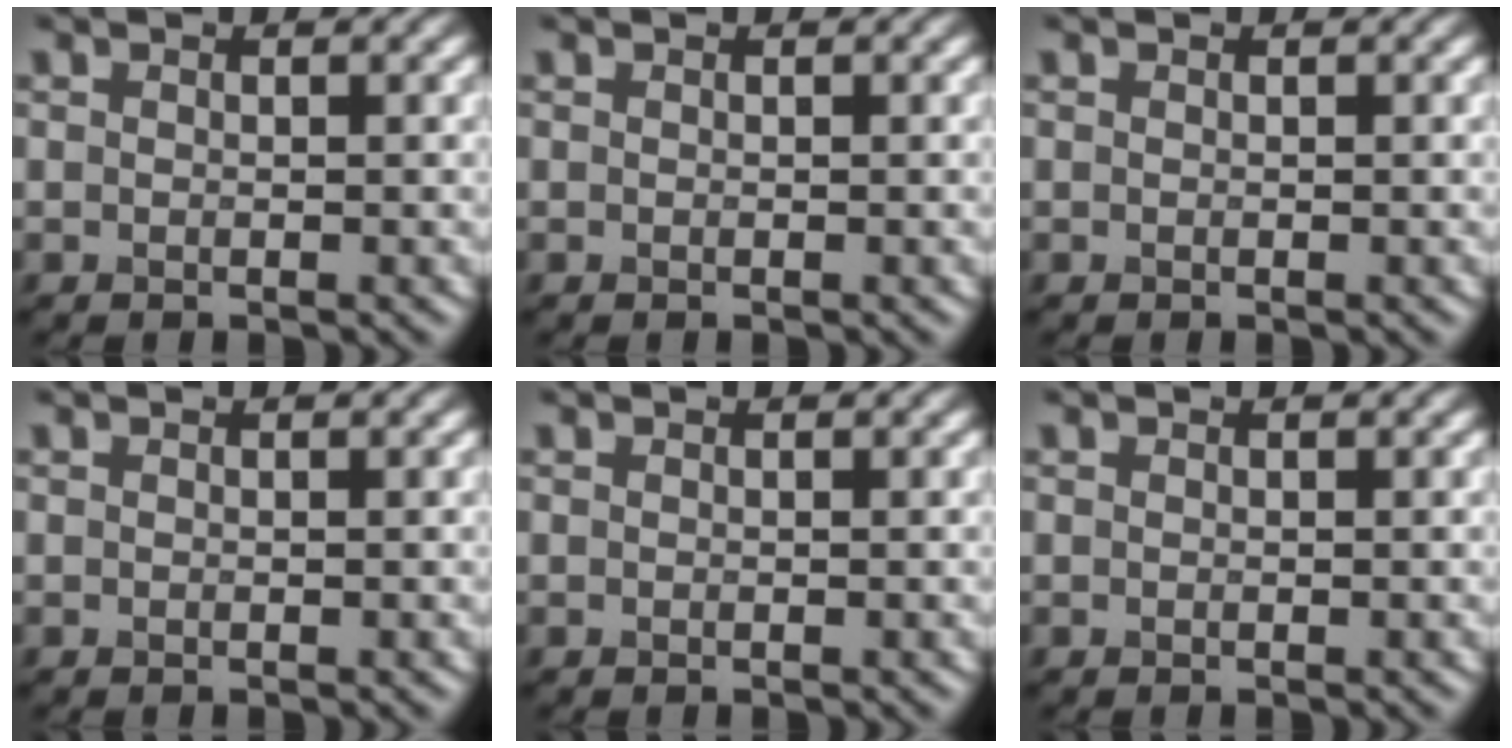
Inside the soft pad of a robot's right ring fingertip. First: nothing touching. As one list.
[{"total": 0.0}, {"total": 0.0}, {"total": 0.0}, {"total": 0.0}, {"total": 0.0}]